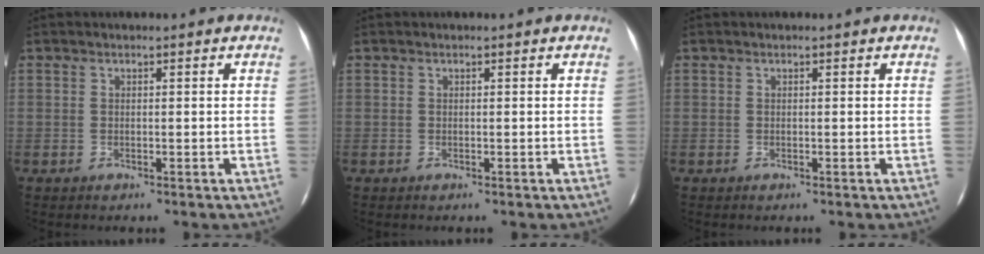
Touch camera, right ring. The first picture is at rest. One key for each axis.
{"total": 0.0}
{"total": 0.0}